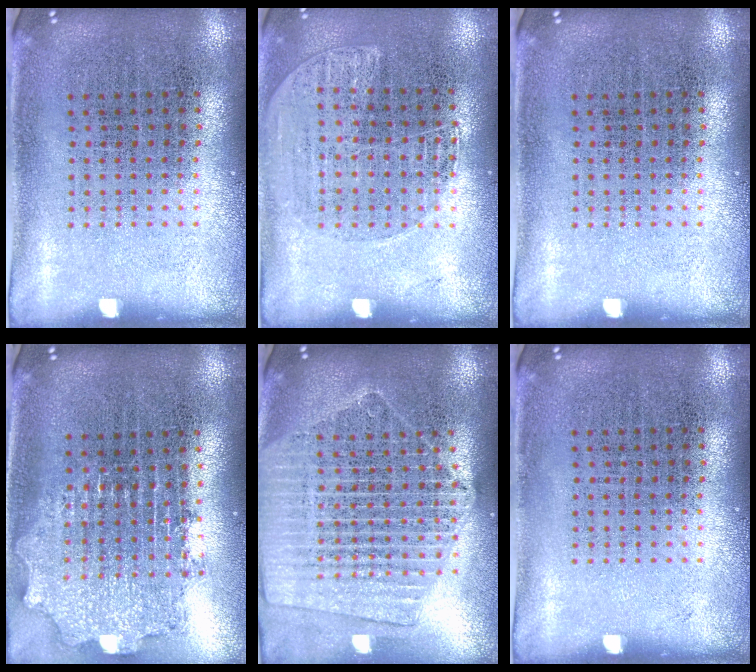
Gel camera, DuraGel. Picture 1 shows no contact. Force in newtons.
{"total": 1.3, "press": 1.3, "slide": 0.1}
{"total": 0.0}
{"total": 2.1, "press": 1.6, "slide": 1.3}
{"total": 2.2, "press": 2.0, "slide": 0.9}
{"total": 0.0}